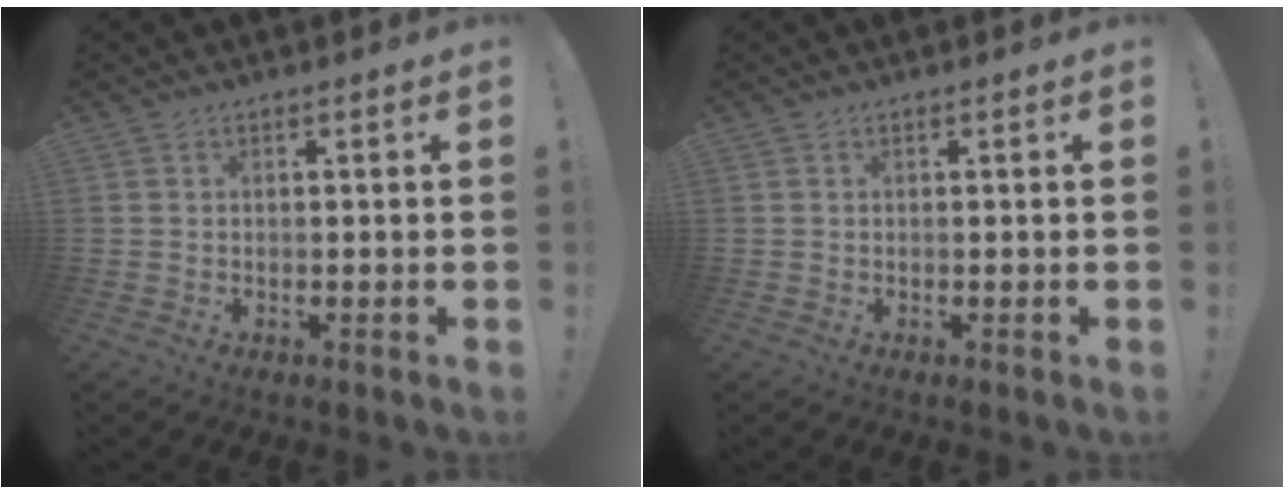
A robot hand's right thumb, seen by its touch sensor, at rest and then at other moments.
{"total": 0.0}